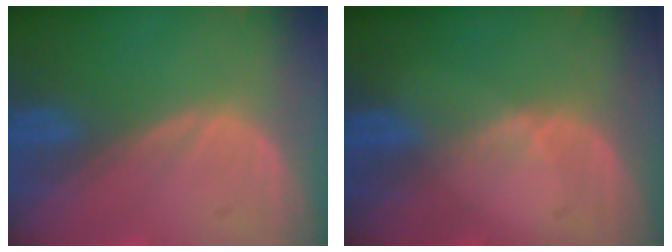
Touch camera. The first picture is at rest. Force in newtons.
{"total": 0.8, "press": 0.8, "slide": 0.1}